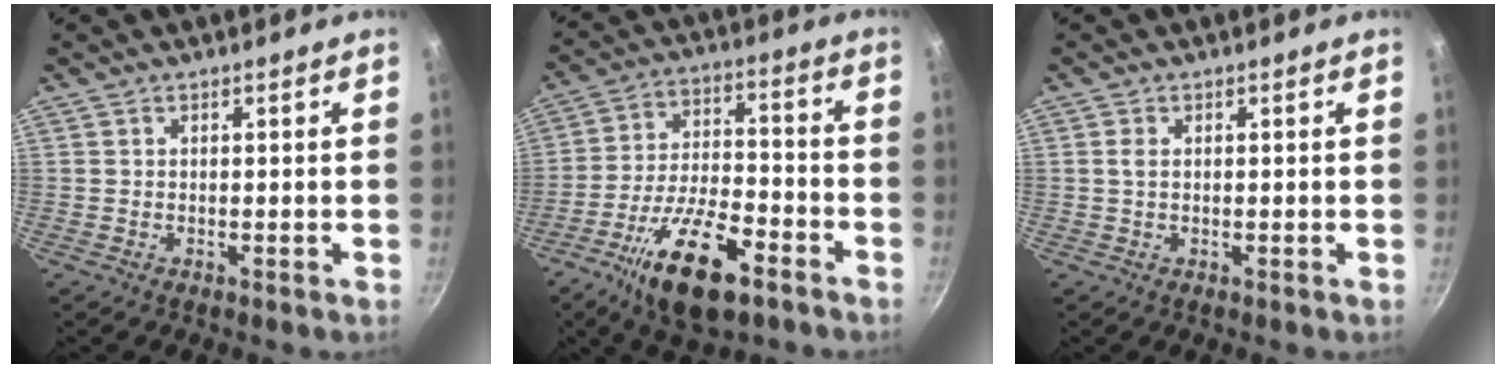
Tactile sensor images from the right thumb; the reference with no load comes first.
{"total": 16.6, "force": [-9.3, 6.4, 12.2], "torque": [-0.210, 0.039, -0.165]}
{"total": 1.5, "force": [0.2, 0.9, 1.1], "torque": [-0.023, 0.003, 0.004]}